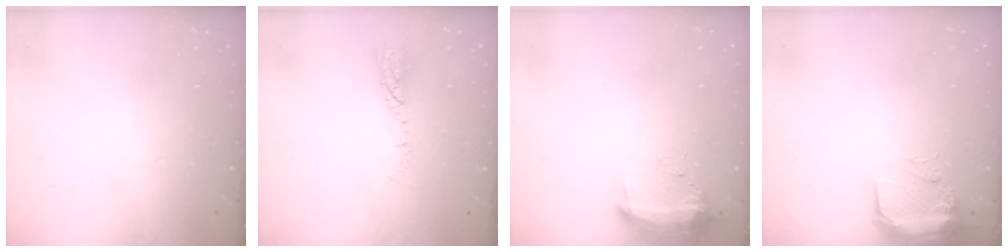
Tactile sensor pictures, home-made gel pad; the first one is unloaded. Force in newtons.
{"total": 4.8, "press": 4.7, "slide": 1.0}
{"total": 9.9, "press": 9.8, "slide": 1.0}
{"total": 9.3, "press": 9.1, "slide": 1.7}